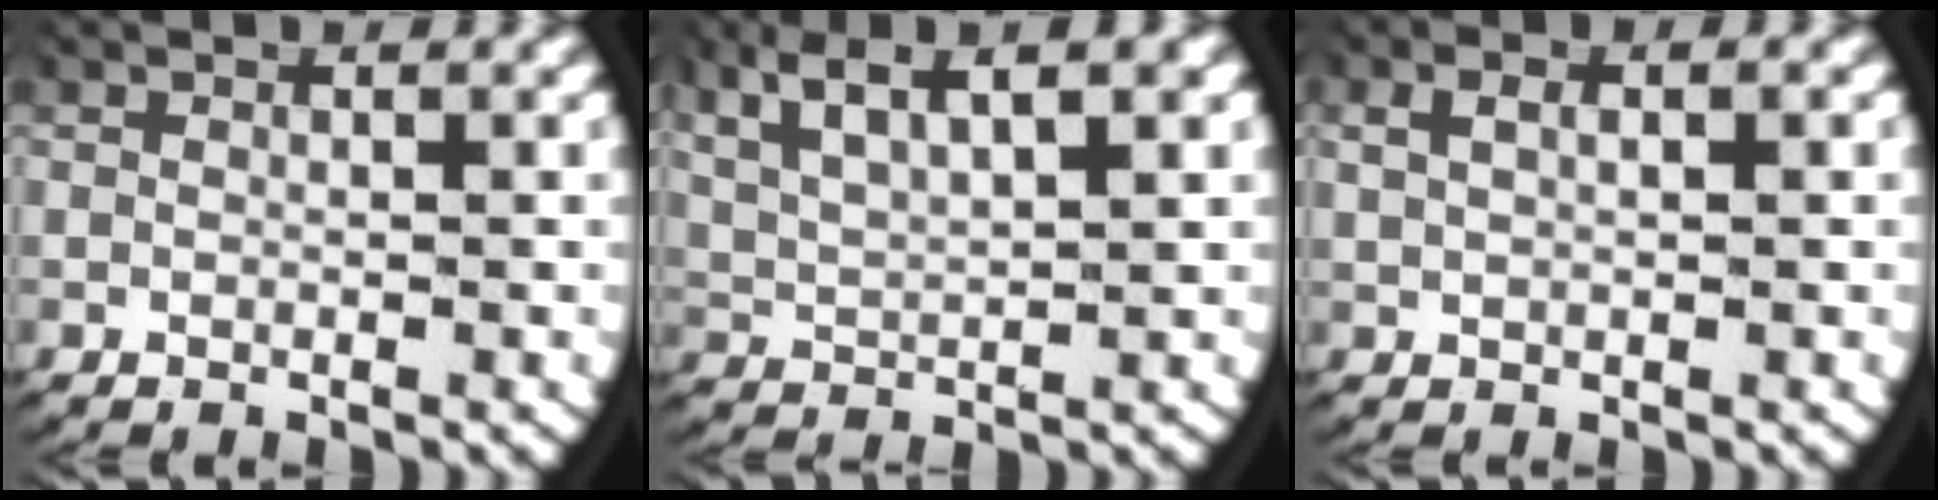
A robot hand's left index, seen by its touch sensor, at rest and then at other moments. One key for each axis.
{"total": 7.3, "fx": 3.8, "fy": 4.0, "fz": 4.7, "tx": -0.097, "ty": 0.014, "tz": 0.064}
{"total": 1.5, "fx": 0.5, "fy": 0.7, "fz": 1.3, "tx": -0.027, "ty": 0.002, "tz": 0.016}